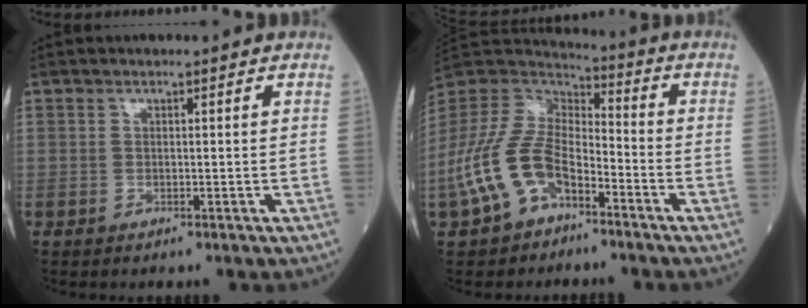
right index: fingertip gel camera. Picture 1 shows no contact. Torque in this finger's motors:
{"motor_torque": [1.71, -0.42, 0.75, 0.14]}